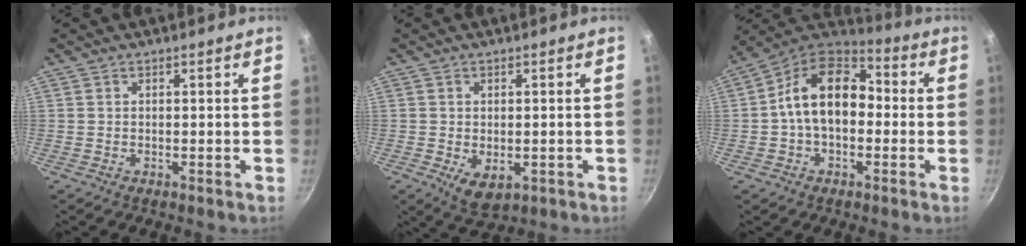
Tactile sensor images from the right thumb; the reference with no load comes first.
{"total": 5.3, "force": [-1.0, 3.5, 3.9], "torque": [-0.057, -0.012, -0.006]}
{"total": 15.5, "force": [-0.2, 10.4, 11.4], "torque": [-0.156, 0.044, -0.027]}